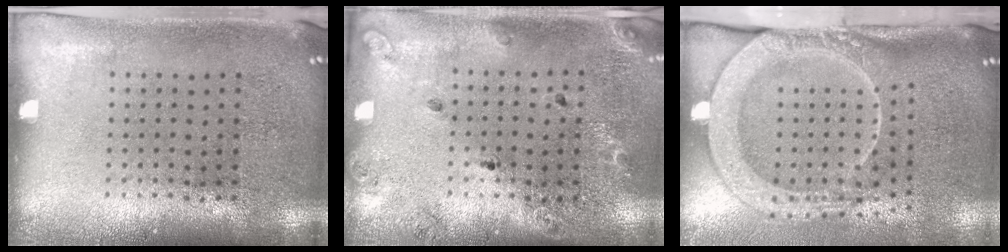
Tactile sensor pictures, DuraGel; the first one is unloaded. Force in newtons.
{"total": 1.3, "press": 1.3, "slide": 0.3}
{"total": 2.8, "press": 2.2, "slide": 1.8}